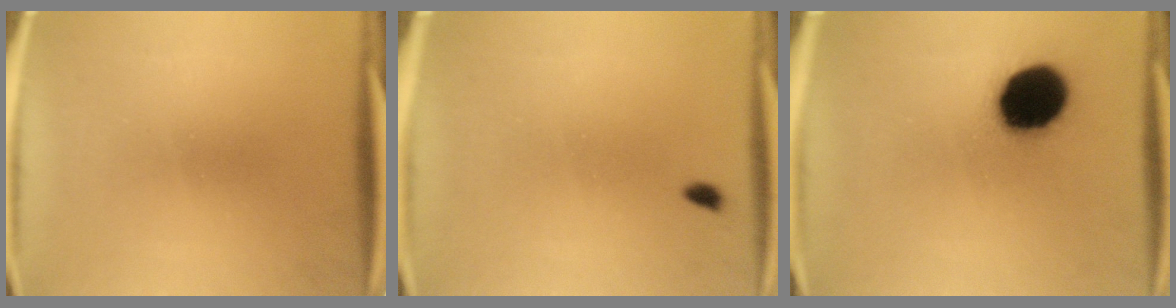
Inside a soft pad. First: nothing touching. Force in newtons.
{"total": 0.7}
{"total": 17.3}